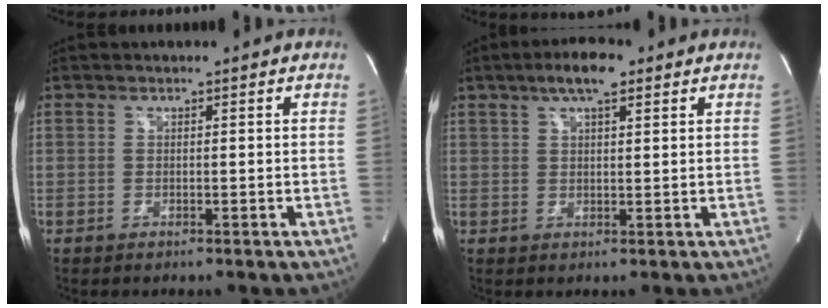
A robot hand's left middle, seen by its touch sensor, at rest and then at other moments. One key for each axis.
{"total": 5.7, "fx": 3.5, "fy": 1.4, "fz": 4.3, "tx": -0.082, "ty": 0.014, "tz": 0.057}